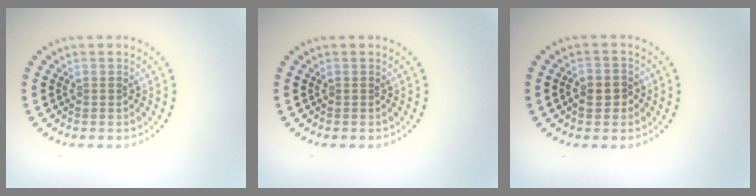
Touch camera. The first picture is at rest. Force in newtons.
{"total": 0.0}
{"total": 1.8, "press": 1.7, "slide": 0.5}